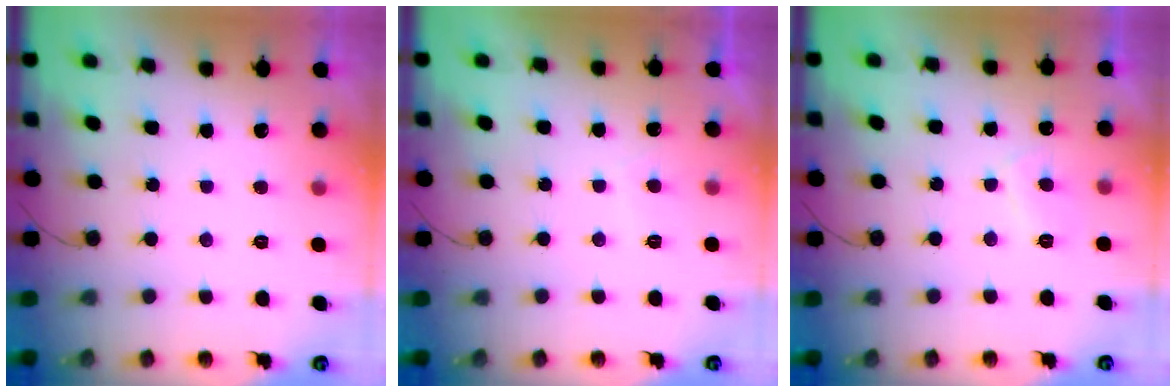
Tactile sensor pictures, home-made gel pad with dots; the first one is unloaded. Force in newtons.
{"total": 1.1, "press": 1.0, "slide": 0.5}
{"total": 2.5, "press": 2.3, "slide": 0.8}